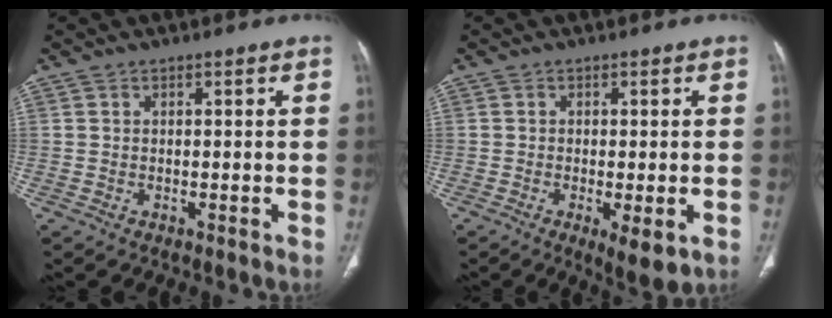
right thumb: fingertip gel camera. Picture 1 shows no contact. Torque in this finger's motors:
{"motor_torque": [0.07, -0.06, -0.12, -0.38, -0.01]}